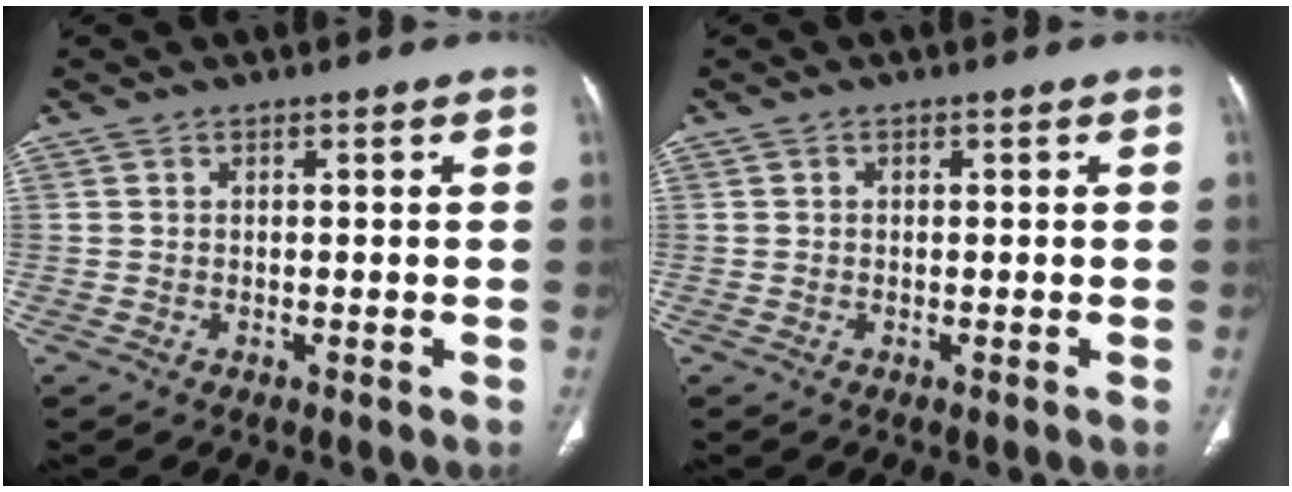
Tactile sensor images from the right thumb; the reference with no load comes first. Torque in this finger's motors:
{"motor_torque": [-0.23, -0.13, 0.18, -0.39, 0.04]}